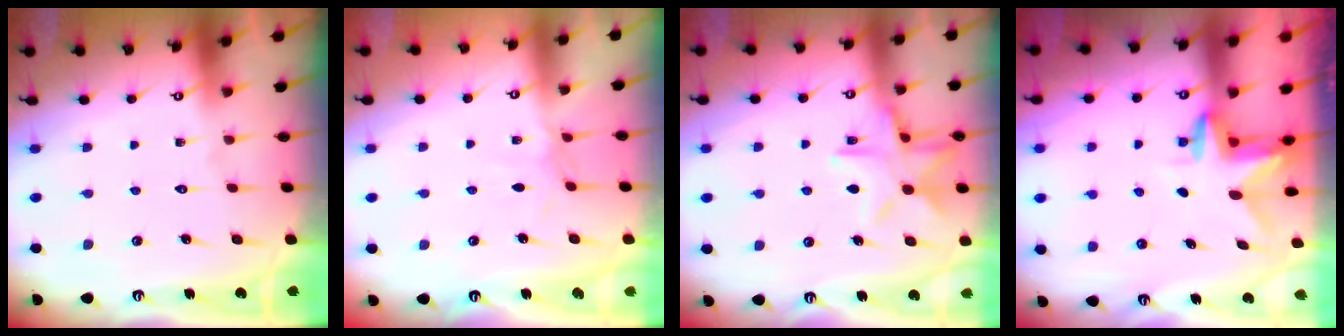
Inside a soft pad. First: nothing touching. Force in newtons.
{"total": 1.7, "press": 1.6, "slide": 0.4}
{"total": 13.8, "press": 13.7, "slide": 0.9}
{"total": 3.0, "press": 3.0, "slide": 0.3}